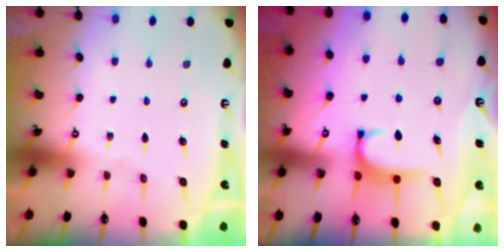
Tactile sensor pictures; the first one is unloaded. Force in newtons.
{"total": 1.9, "press": 1.8, "slide": 0.5}